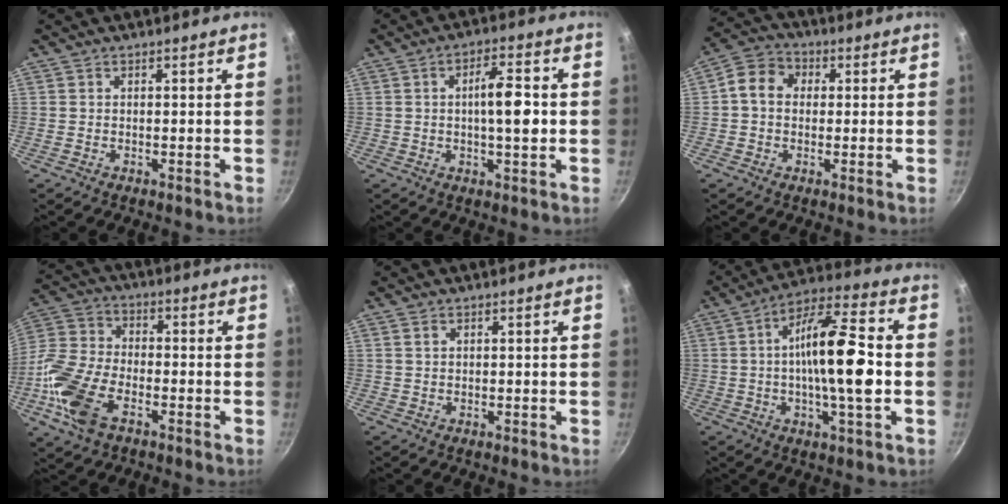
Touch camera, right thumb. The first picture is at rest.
{"total": 7.8, "force": [0.0, 2.4, 7.4], "torque": [-0.109, 0.014, -0.003]}
{"total": 7.2, "force": [0.6, 6.0, 3.9], "torque": [-0.051, 0.016, -0.009]}
{"total": 14.4, "force": [-5.9, 7.8, 10.6], "torque": [-0.224, 0.026, -0.132]}
{"total": 0.8, "force": [0.5, 0.4, 0.4], "torque": [-0.006, -0.001, 0.010]}
{"total": 16.2, "force": [-0.7, 4.3, 15.5], "torque": [-0.258, 0.028, -0.023]}